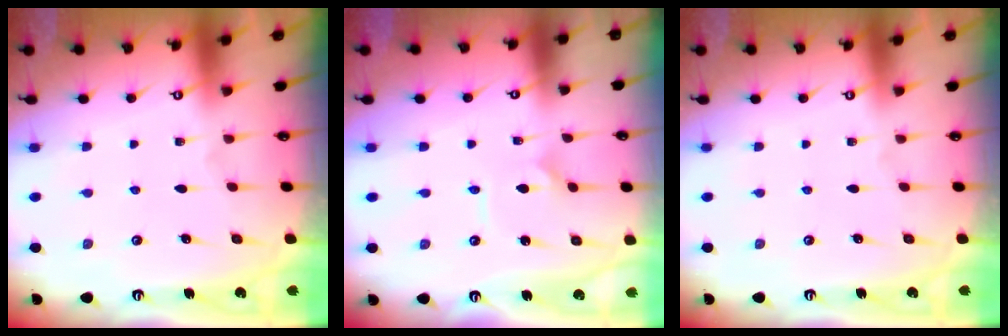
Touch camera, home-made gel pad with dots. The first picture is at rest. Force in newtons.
{"total": 2.6, "press": 2.6, "slide": 0.3}
{"total": 0.0}